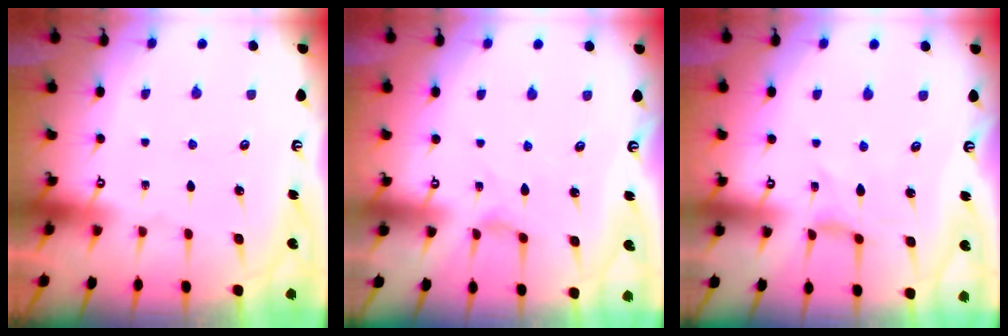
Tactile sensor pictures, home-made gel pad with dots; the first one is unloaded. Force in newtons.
{"total": 0.0}
{"total": 0.0}